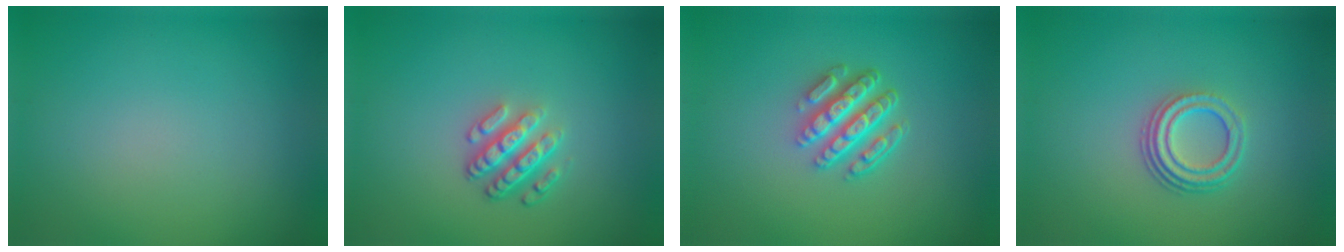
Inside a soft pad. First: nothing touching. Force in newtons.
{"total": 3.6, "press": 2.6, "slide": 2.5}
{"total": 4.6, "press": 3.4, "slide": 3.1}
{"total": 3.3, "press": 2.4, "slide": 2.3}